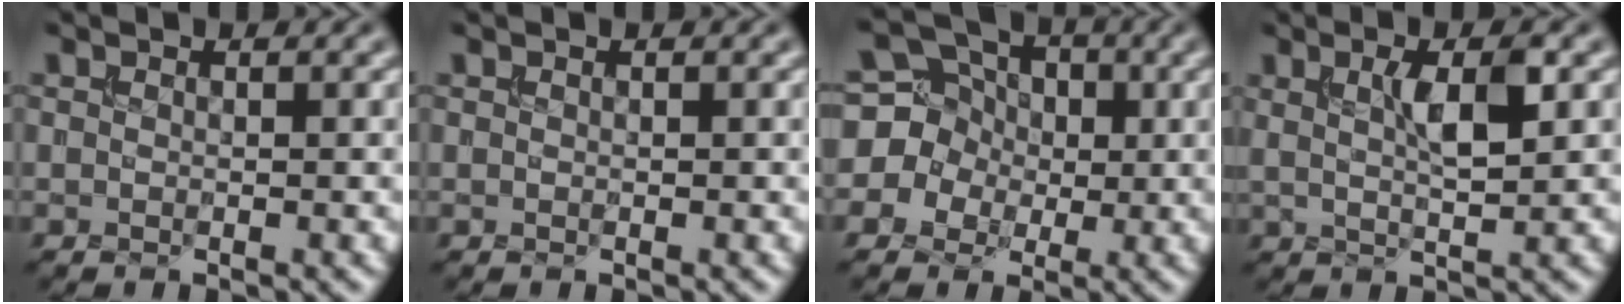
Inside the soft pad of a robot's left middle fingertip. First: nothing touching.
{"total": 0.0}
{"total": 6.1, "force": [1.0, 5.6, 2.0], "torque": [-0.034, 0.025, -0.016]}
{"total": 3.3, "force": [1.1, 0.5, 3.1], "torque": [-0.056, 0.002, 0.020]}